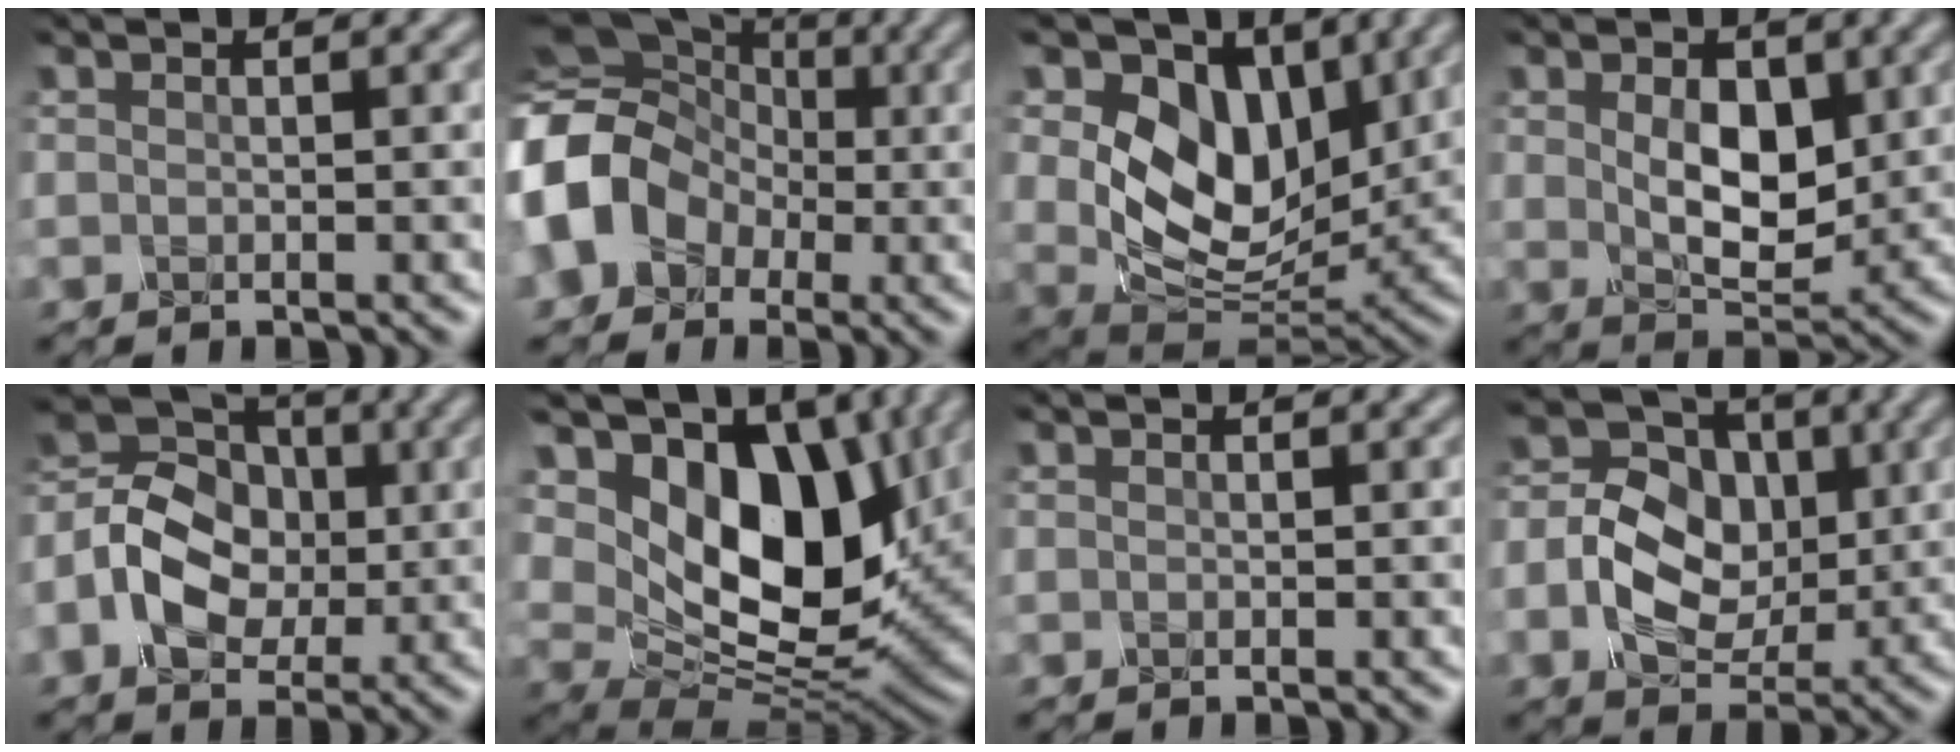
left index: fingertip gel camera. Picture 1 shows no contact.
{"total": 13.3, "force": [-2.4, 11.4, 6.4], "torque": [-0.134, -0.007, -0.084]}
{"total": 9.6, "force": [3.1, 6.6, 6.2], "torque": [-0.115, -0.018, 0.047]}
{"total": 5.3, "force": [0.5, 3.2, 4.2], "torque": [-0.072, -0.011, 0.019]}
{"total": 8.1, "force": [-1.3, 6.5, 4.7], "torque": [-0.082, 0.013, -0.031]}
{"total": 13.4, "force": [4.4, 8.5, 9.4], "torque": [-0.147, -0.010, 0.079]}
{"total": 0.0}
{"total": 6.8, "force": [-0.7, 5.2, 4.3], "torque": [-0.081, -0.001, -0.015]}